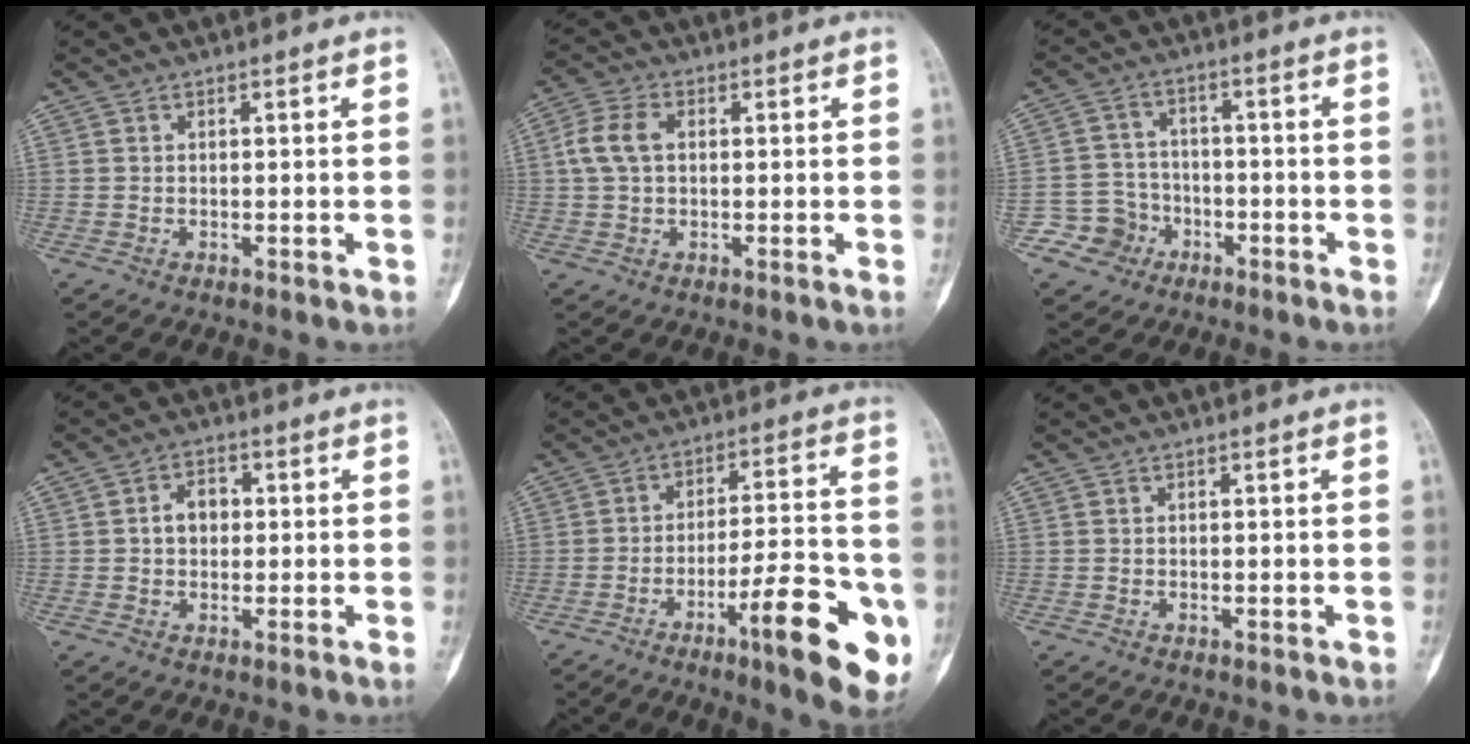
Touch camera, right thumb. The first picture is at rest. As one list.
[{"total": 5.9, "force": [0.8, 3.6, 4.6], "torque": [-0.107, 0.015, 0.010]}, {"total": 6.8, "force": [-3.5, 5.8, 0.4], "torque": [0.028, 0.031, -0.064]}, {"total": 4.2, "force": [0.3, 3.1, 2.8], "torque": [-0.036, 0.015, 0.000]}, {"total": 18.0, "force": [-7.4, 4.3, 15.8], "torque": [-0.197, 0.030, -0.102]}, {"total": 0.0}]